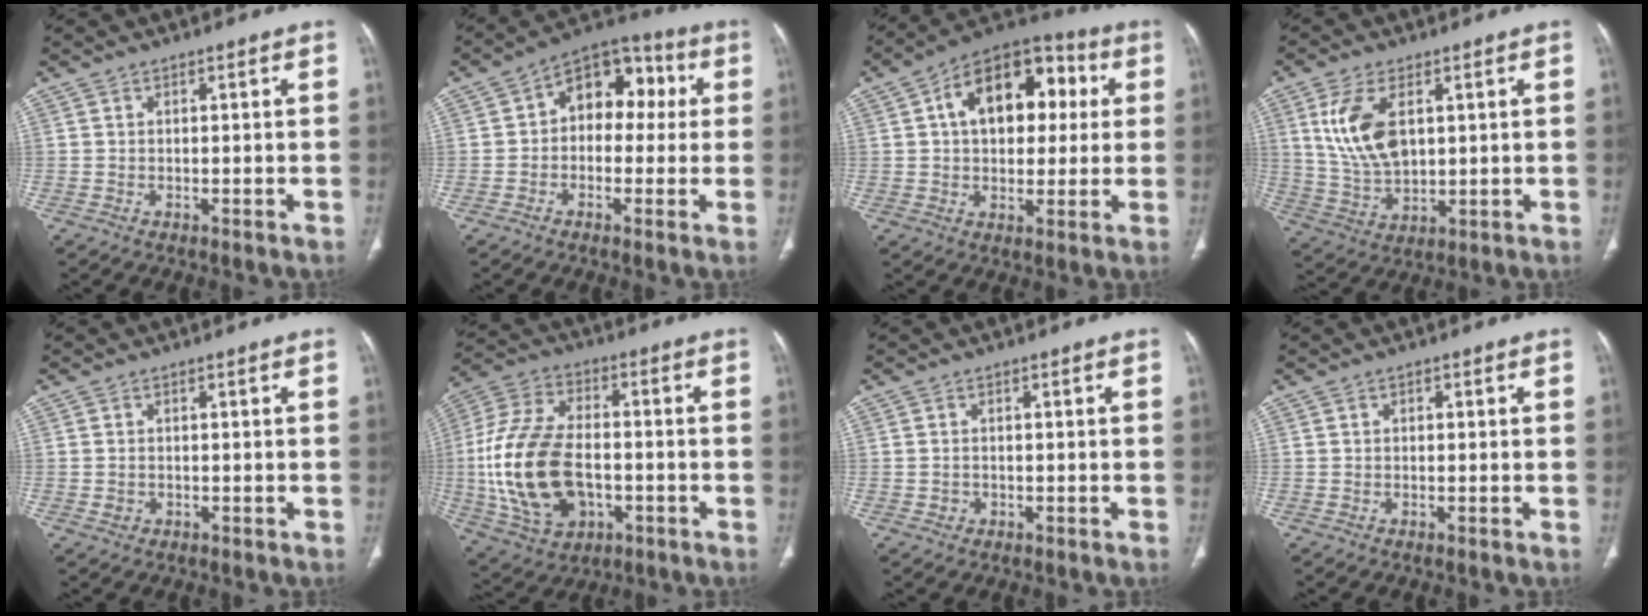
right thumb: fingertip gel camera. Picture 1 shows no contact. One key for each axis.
{"total": 11.9, "fx": 1.4, "fy": 8.3, "fz": 8.4, "tx": -0.071, "ty": 0.037, "tz": 0.004}
{"total": 18.0, "fx": 3.9, "fy": 11.4, "fz": 13.4, "tx": -0.161, "ty": 0.026, "tz": 0.053}
{"total": 11.5, "fx": 3.2, "fy": 6.4, "fz": 9.0, "tx": -0.179, "ty": -0.012, "tz": 0.073}
{"total": 1.3, "fx": -0.4, "fy": 1.1, "fz": 0.6, "tx": -0.010, "ty": 0.004, "tz": -0.003}
{"total": 21.1, "fx": -3.1, "fy": 13.1, "fz": 16.2, "tx": -0.326, "ty": 0.010, "tz": -0.043}
{"total": 1.2, "fx": -0.4, "fy": 1.1, "fz": 0.3, "tx": -0.003, "ty": 0.005, "tz": -0.004}
{"total": 0.5, "fx": 0.1, "fy": 0.4, "fz": 0.3, "tx": -0.003, "ty": 0.001, "tz": 0.000}